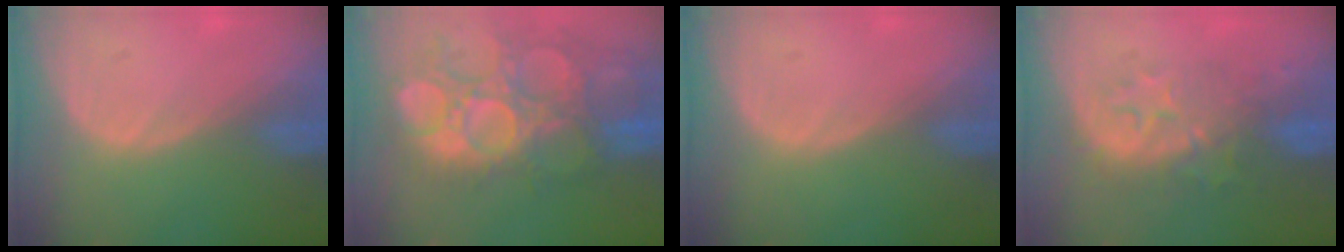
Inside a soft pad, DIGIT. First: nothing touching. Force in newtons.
{"total": 14.2, "press": 12.7, "slide": 6.4}
{"total": 0.0}
{"total": 8.4, "press": 8.3, "slide": 1.3}